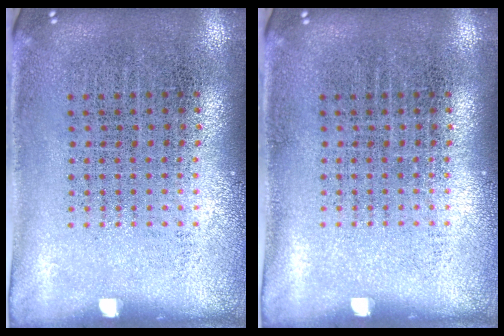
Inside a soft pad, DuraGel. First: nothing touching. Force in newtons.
{"total": 0.0}